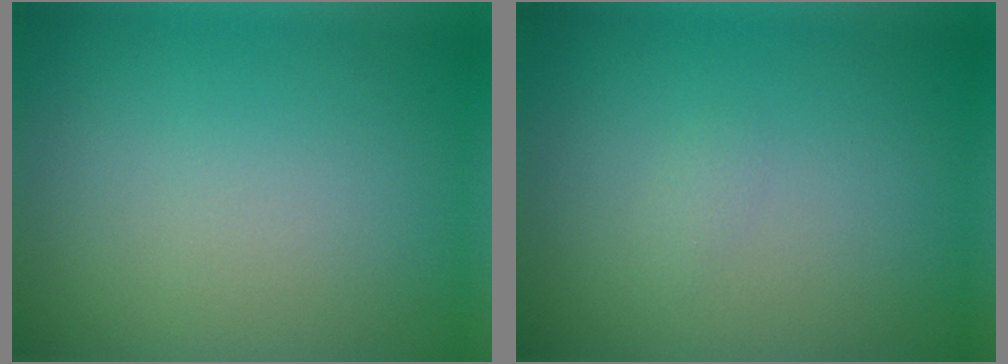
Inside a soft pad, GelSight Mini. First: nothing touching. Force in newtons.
{"total": 0.6, "press": 0.6, "slide": 0.0}